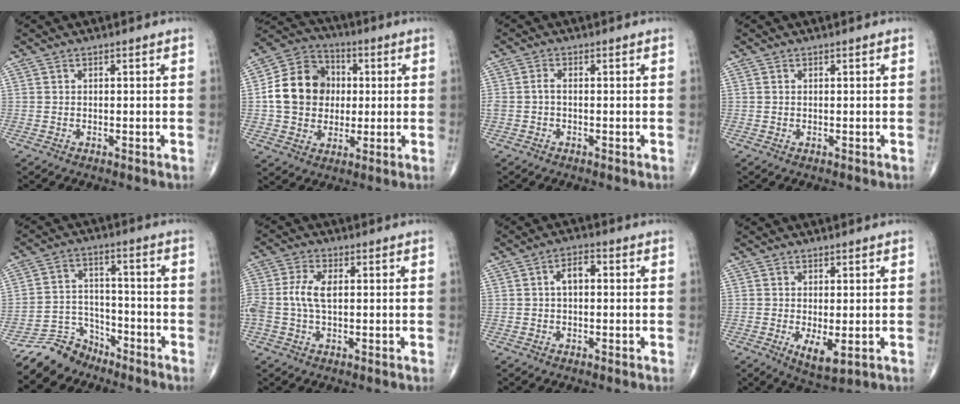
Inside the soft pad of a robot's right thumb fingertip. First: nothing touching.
{"total": 14.5, "force": [0.7, 12.2, 7.7], "torque": [-0.115, 0.023, 0.010]}
{"total": 1.7, "force": [-0.2, 1.0, 1.4], "torque": [-0.032, 0.005, -0.006]}
{"total": 0.0}
{"total": 7.5, "force": [-6.6, 3.6, -0.4], "torque": [0.038, 0.064, -0.130]}
{"total": 6.5, "force": [0.3, 3.5, 5.4], "torque": [-0.141, 0.015, 0.003]}
{"total": 3.8, "force": [0.3, 2.2, 3.1], "torque": [-0.047, 0.014, -0.001]}
{"total": 5.2, "force": [-1.0, 2.1, 4.6], "torque": [-0.076, -0.016, -0.009]}